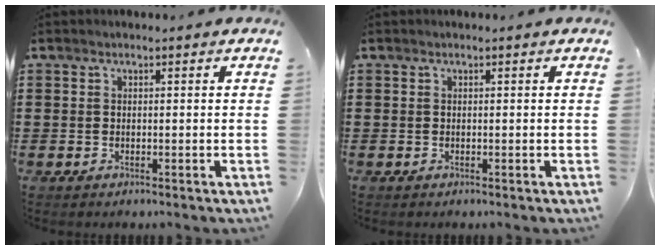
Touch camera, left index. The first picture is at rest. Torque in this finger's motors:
{"motor_torque": [-0.01, 0.03, 0.00, 0.00]}